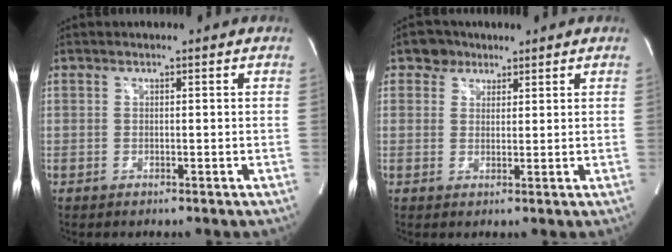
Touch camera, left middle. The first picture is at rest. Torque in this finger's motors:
{"motor_torque": [-0.07, 0.14, -0.10, -0.01]}